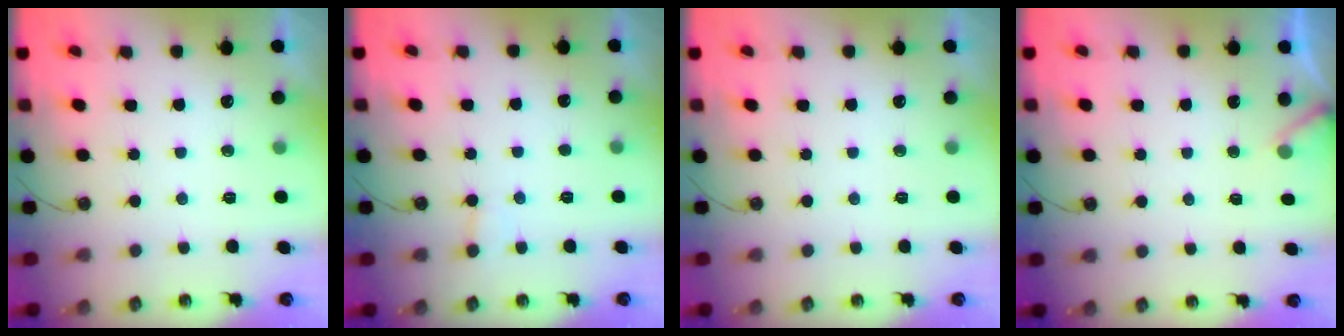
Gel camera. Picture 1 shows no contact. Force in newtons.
{"total": 3.9, "press": 3.9, "slide": 0.6}
{"total": 0.0}
{"total": 3.1, "press": 3.1, "slide": 0.1}